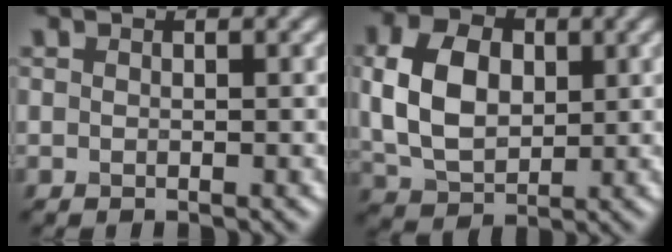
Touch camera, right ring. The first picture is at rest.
{"total": 7.7, "force": [1.1, 5.4, 5.4], "torque": [-0.122, 0.006, 0.019]}